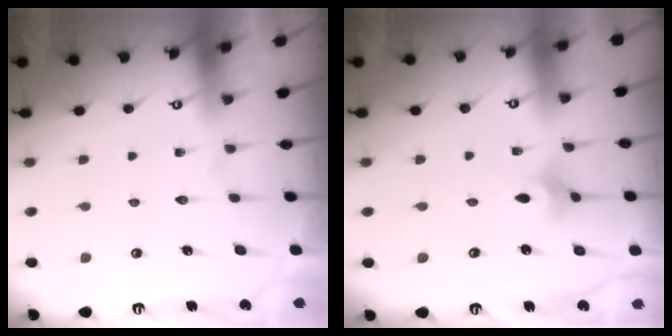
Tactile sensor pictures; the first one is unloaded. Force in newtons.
{"total": 1.9, "press": 1.9, "slide": 0.4}